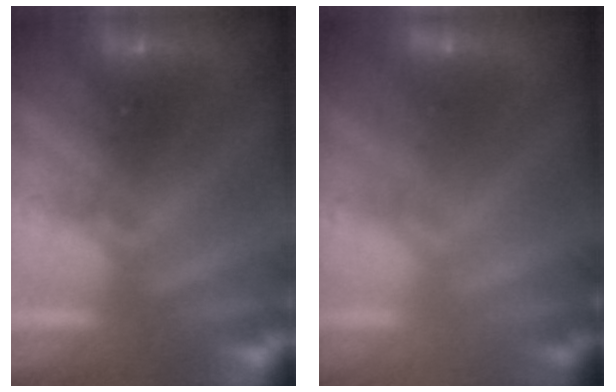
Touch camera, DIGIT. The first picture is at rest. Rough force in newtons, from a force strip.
{"total": 2.9}